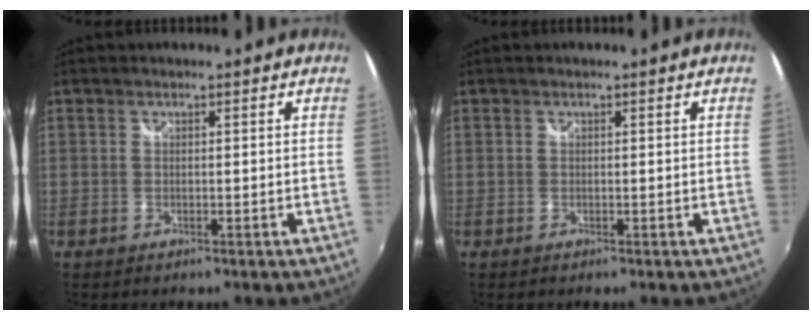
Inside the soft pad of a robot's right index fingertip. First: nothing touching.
{"total": 0.0}